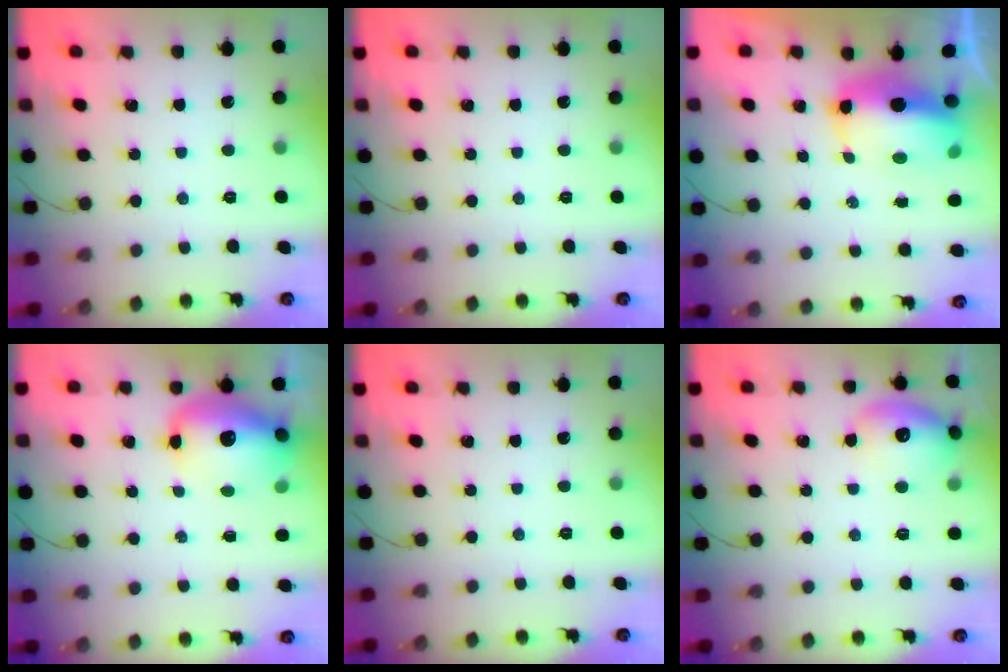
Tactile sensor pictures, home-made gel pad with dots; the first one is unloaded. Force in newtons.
{"total": 0.0}
{"total": 11.2, "press": 10.9, "slide": 2.3}
{"total": 13.9, "press": 13.5, "slide": 3.5}
{"total": 0.0}
{"total": 14.1, "press": 14.0, "slide": 1.2}